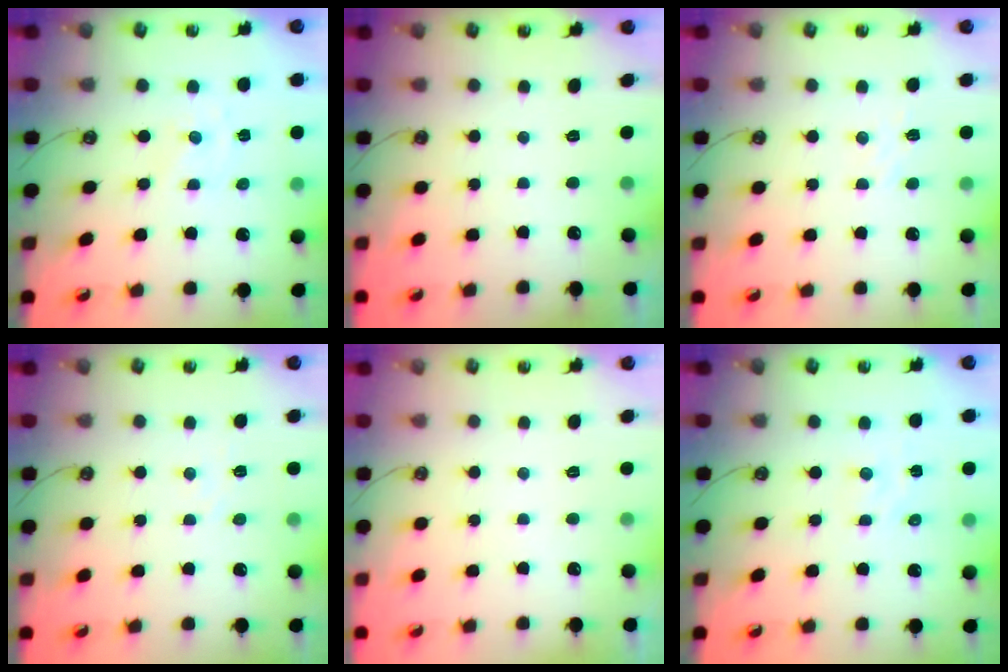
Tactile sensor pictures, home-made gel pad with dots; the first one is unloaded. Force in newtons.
{"total": 0.0}
{"total": 5.1, "press": 5.1, "slide": 0.6}
{"total": 3.4, "press": 3.3, "slide": 0.5}
{"total": 0.0}
{"total": 1.7, "press": 1.6, "slide": 0.3}